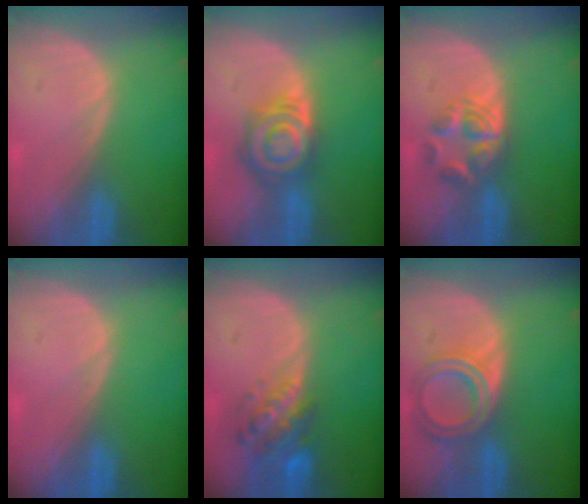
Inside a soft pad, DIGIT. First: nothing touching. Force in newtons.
{"total": 7.9, "press": 6.9, "slide": 3.7}
{"total": 5.9, "press": 5.1, "slide": 3.1}
{"total": 0.0}
{"total": 6.1, "press": 5.8, "slide": 2.0}
{"total": 6.4, "press": 5.8, "slide": 2.9}